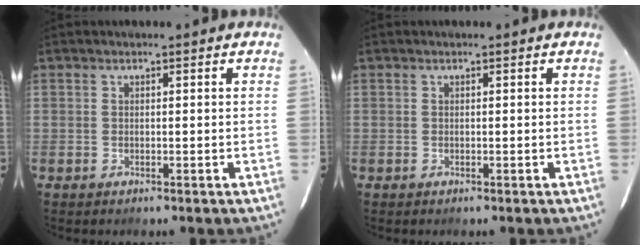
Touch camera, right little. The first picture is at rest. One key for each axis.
{"total": 0.0}